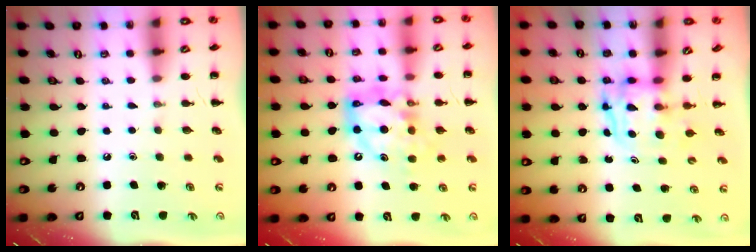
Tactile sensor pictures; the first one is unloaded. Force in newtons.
{"total": 12.6, "press": 12.0, "slide": 3.8}
{"total": 4.0, "press": 3.9, "slide": 0.4}